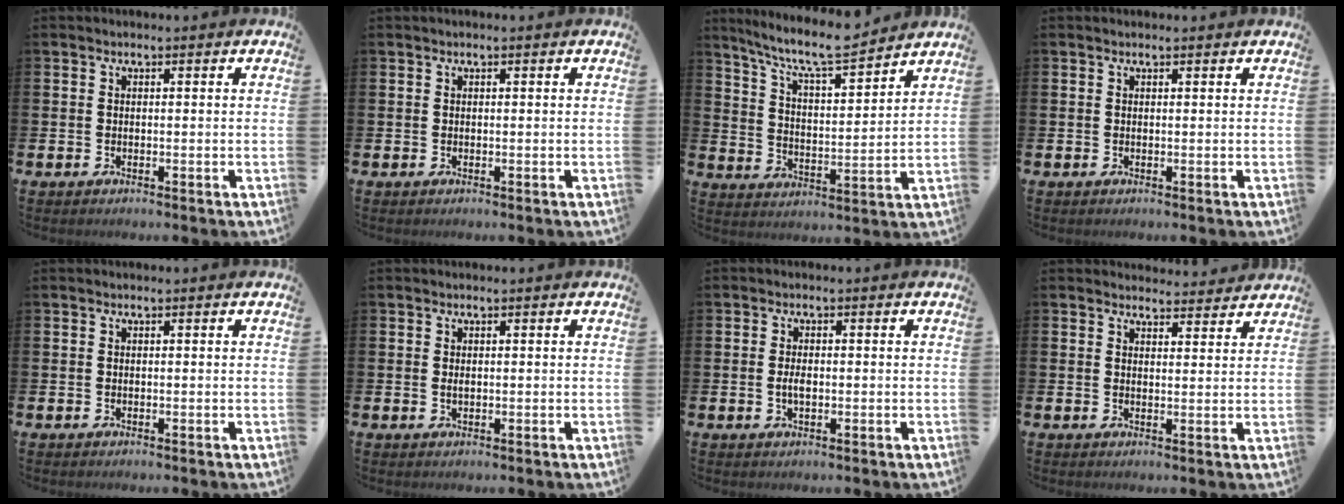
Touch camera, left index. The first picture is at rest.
{"total": 0.0}
{"total": 8.8, "force": [8.0, 1.1, 3.5], "torque": [-0.093, -0.048, 0.141]}
{"total": 0.0}
{"total": 0.0}
{"total": 0.6, "force": [0.1, 0.3, 0.5], "torque": [-0.010, 0.002, 0.001]}
{"total": 2.0, "force": [-0.2, 1.0, 1.7], "torque": [-0.033, 0.004, -0.005]}
{"total": 3.1, "force": [3.1, 0.6, -0.2], "torque": [0.005, -0.021, 0.055]}